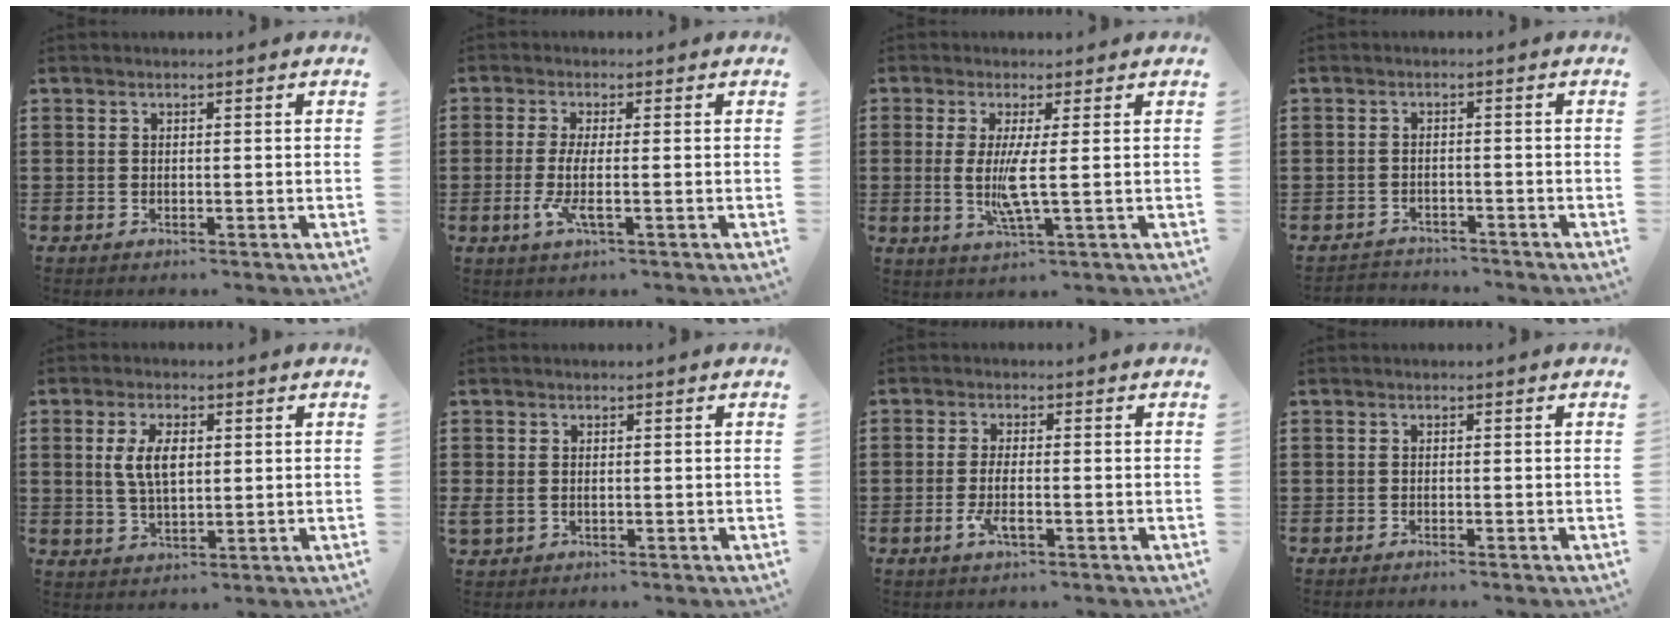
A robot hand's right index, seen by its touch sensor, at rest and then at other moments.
{"total": 4.1, "force": [-0.9, 0.5, 4.0], "torque": [-0.100, -0.015, -0.026]}
{"total": 5.0, "force": [0.3, -0.1, 5.0], "torque": [-0.102, -0.015, 0.000]}
{"total": 2.2, "force": [-2.1, 0.2, -0.3], "torque": [-0.001, 0.001, -0.049]}
{"total": 5.7, "force": [1.0, 2.7, 5.0], "torque": [-0.094, 0.007, 0.013]}
{"total": 1.1, "force": [-0.1, 0.9, 0.6], "torque": [-0.016, 0.005, -0.003]}
{"total": 3.3, "force": [-1.2, 0.8, 2.9], "torque": [-0.064, -0.004, -0.027]}
{"total": 0.6, "force": [-0.5, -0.1, 0.1], "torque": [-0.004, -0.004, -0.010]}